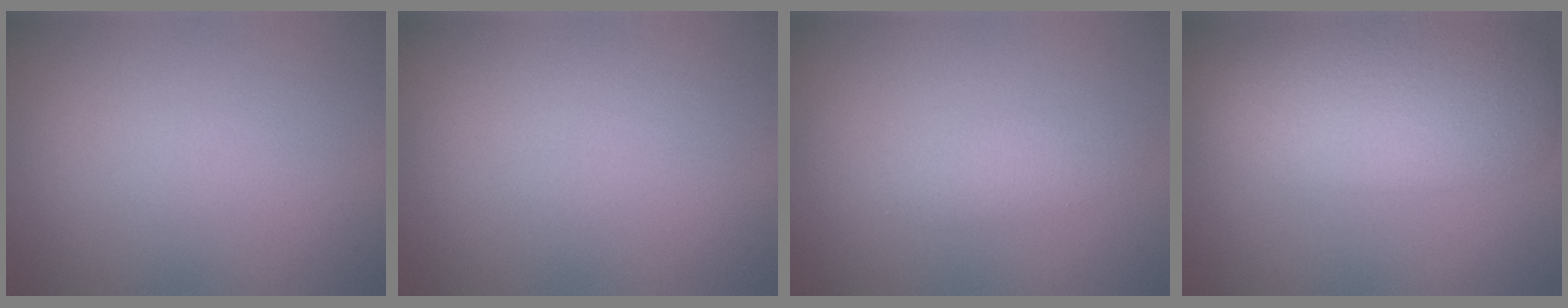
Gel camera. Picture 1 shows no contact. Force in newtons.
{"total": 0.0}
{"total": 1.7, "press": 1.7, "slide": 0.0}
{"total": 9.4, "press": 9.4, "slide": 0.5}